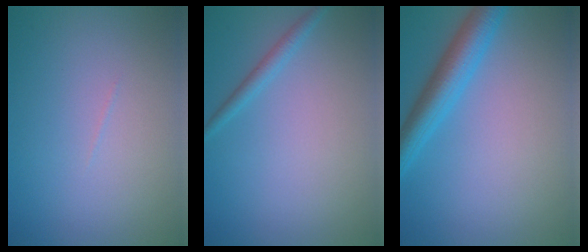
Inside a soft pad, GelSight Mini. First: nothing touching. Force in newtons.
{"total": 1.4, "press": 1.4, "slide": 0.1}
{"total": 4.6, "press": 4.6, "slide": 0.1}